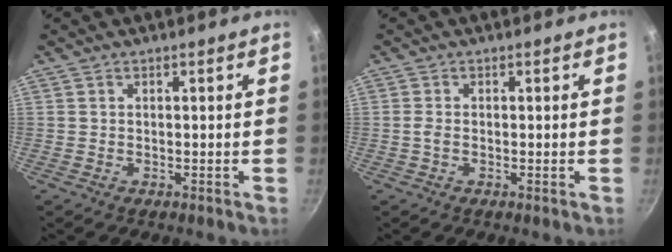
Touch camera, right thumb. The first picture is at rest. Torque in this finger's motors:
{"motor_torque": [0.45, 0.35, 0.27, -0.10, 0.16]}